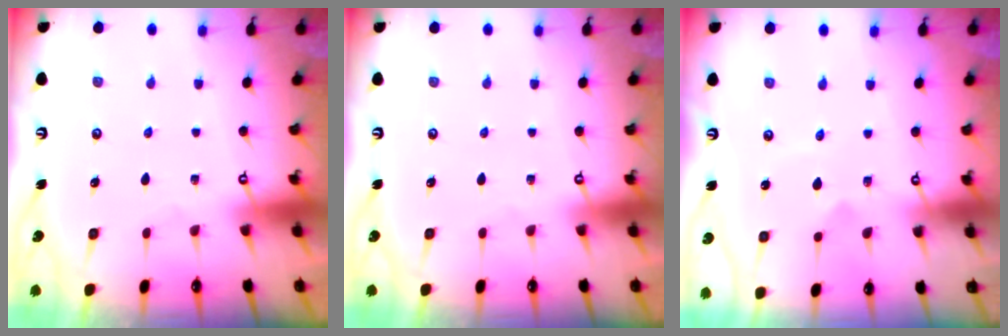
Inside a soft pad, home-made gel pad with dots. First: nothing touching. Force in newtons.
{"total": 0.0}
{"total": 1.7, "press": 1.6, "slide": 0.5}